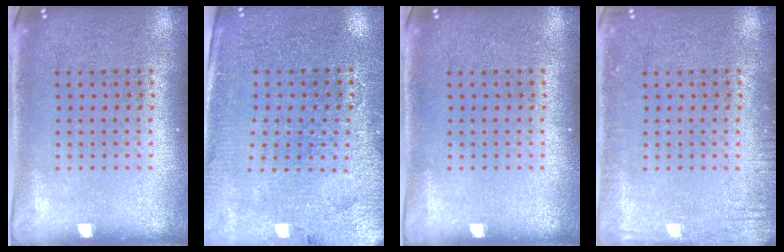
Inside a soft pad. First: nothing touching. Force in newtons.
{"total": 3.0, "press": 2.8, "slide": 1.0}
{"total": 0.0}
{"total": 1.8, "press": 1.8, "slide": 0.2}